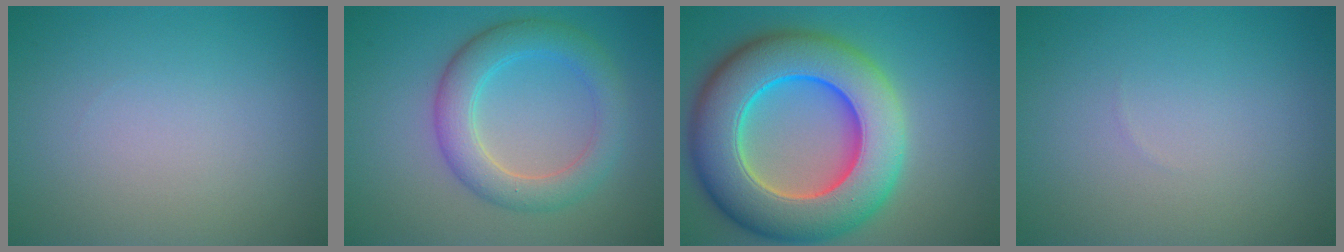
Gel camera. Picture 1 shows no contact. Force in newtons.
{"total": 4.9, "press": 4.9, "slide": 0.5}
{"total": 13.2, "press": 13.0, "slide": 2.1}
{"total": 0.0}